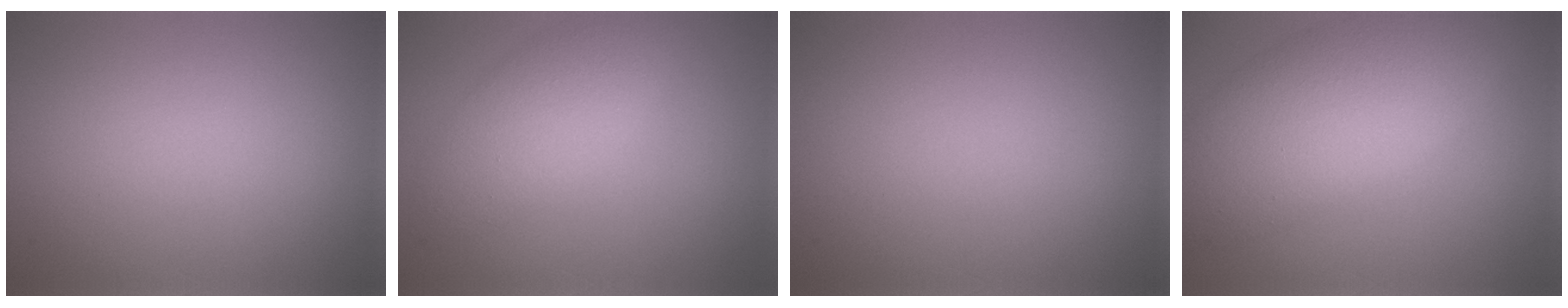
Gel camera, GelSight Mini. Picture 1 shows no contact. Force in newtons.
{"total": 3.8, "press": 3.7, "slide": 0.3}
{"total": 0.0}
{"total": 8.5, "press": 8.5, "slide": 0.5}